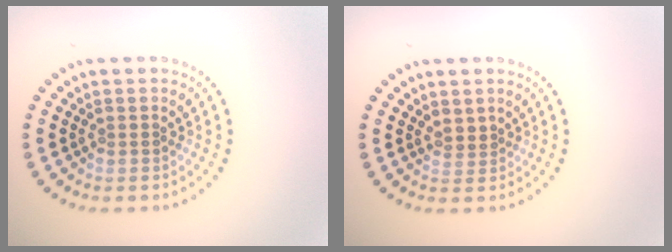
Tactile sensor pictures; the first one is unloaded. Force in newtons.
{"total": 1.0, "press": 0.6, "slide": 0.8}